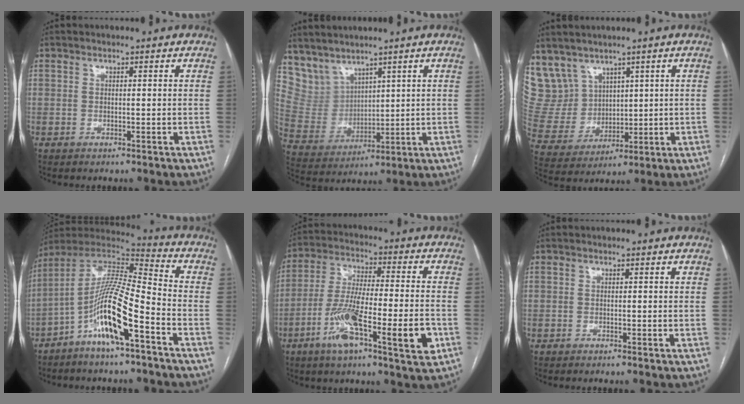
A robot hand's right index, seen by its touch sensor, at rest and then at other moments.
{"total": 7.3, "force": [6.1, 4.0, 0.7], "torque": [-0.036, 0.017, 0.152]}
{"total": 10.0, "force": [6.6, 7.3, 1.6], "torque": [-0.057, 0.035, 0.159]}
{"total": 13.9, "force": [-6.6, 1.3, 12.1], "torque": [-0.237, 0.005, -0.125]}
{"total": 15.5, "force": [-6.1, 2.1, 14.0], "torque": [-0.250, -0.007, -0.103]}
{"total": 0.6, "force": [-0.5, -0.2, 0.2], "torque": [-0.003, 0.003, -0.012]}